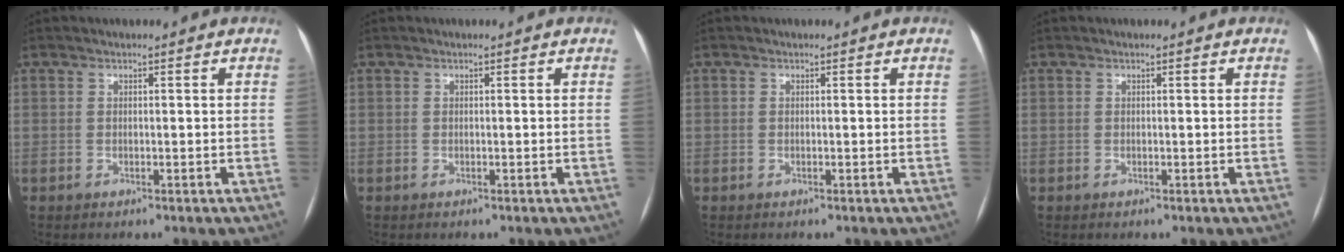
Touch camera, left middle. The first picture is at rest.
{"total": 0.0}
{"total": 0.0}
{"total": 0.0}